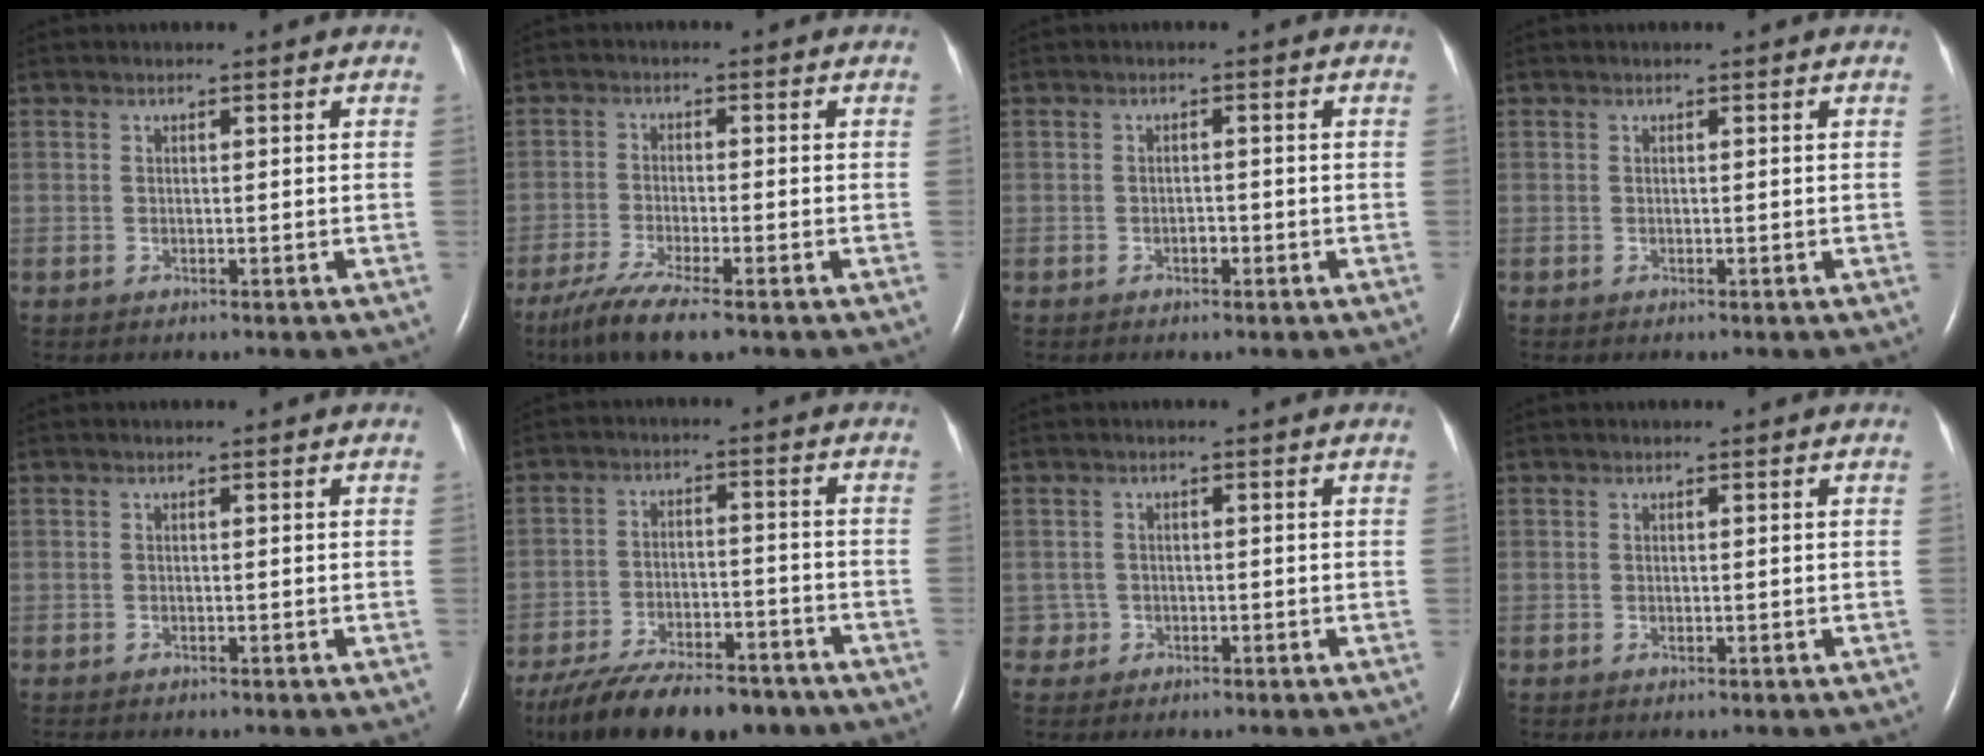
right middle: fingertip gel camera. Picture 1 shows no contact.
{"total": 7.7, "force": [-5.3, 0.6, 5.6], "torque": [-0.107, -0.022, -0.090]}
{"total": 1.1, "force": [-0.6, 0.6, 0.6], "torque": [-0.010, 0.003, -0.009]}
{"total": 0.0}
{"total": 0.7, "force": [-0.6, 0.2, 0.3], "torque": [-0.008, -0.001, -0.008]}
{"total": 17.0, "force": [-13.1, 5.8, 9.1], "torque": [-0.160, -0.009, -0.206]}
{"total": 1.4, "force": [-0.5, 1.3, -0.4], "torque": [0.011, 0.010, -0.011]}
{"total": 0.0}